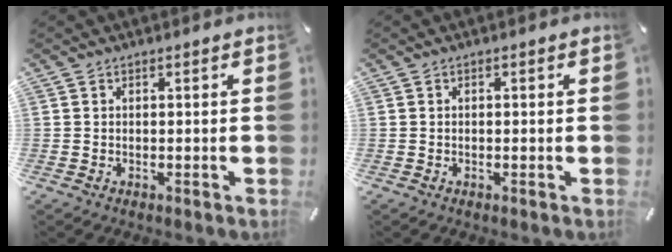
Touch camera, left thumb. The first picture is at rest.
{"total": 0.6, "force": [-0.2, 0.2, 0.5], "torque": [-0.010, -0.001, -0.003]}